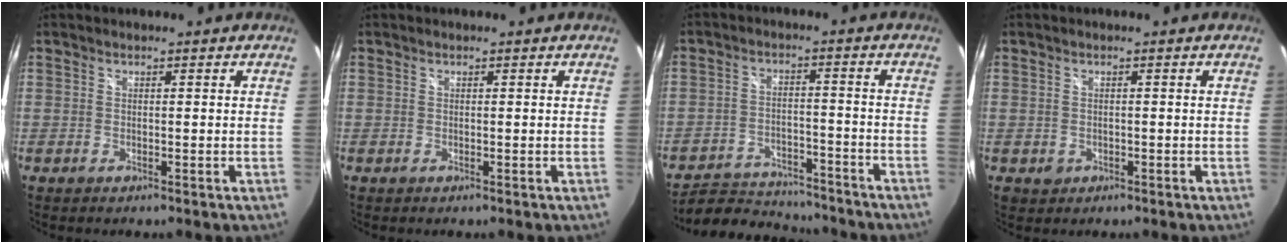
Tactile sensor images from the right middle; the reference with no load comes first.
{"total": 0.0}
{"total": 13.4, "force": [-12.3, 4.0, 3.8], "torque": [-0.094, 0.010, -0.181]}
{"total": 1.8, "force": [-0.5, 1.6, 0.5], "torque": [-0.011, -0.004, -0.005]}